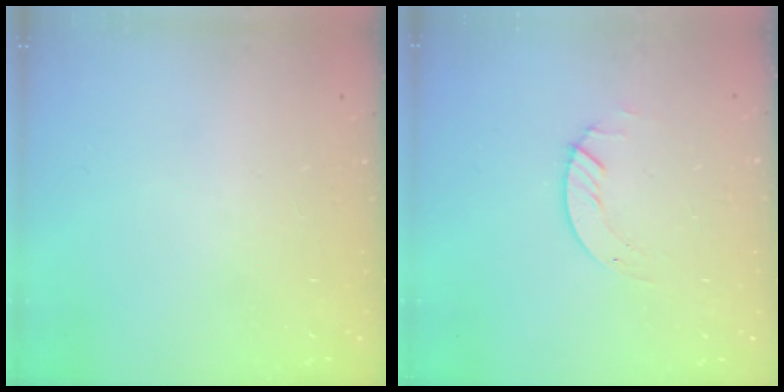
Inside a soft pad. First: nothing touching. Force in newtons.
{"total": 1.3, "press": 1.2, "slide": 0.1}